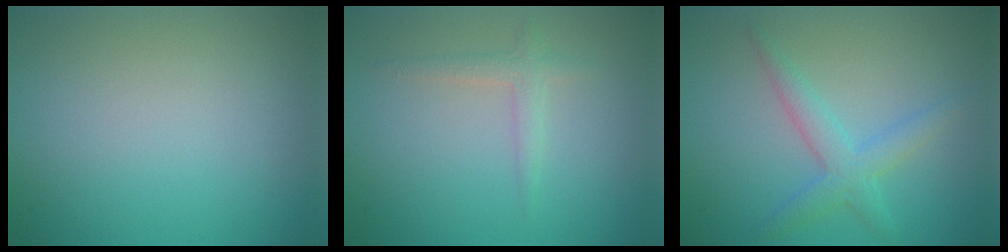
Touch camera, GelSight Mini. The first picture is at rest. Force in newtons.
{"total": 1.5, "press": 1.5, "slide": 0.0}
{"total": 2.9, "press": 2.9, "slide": 0.1}